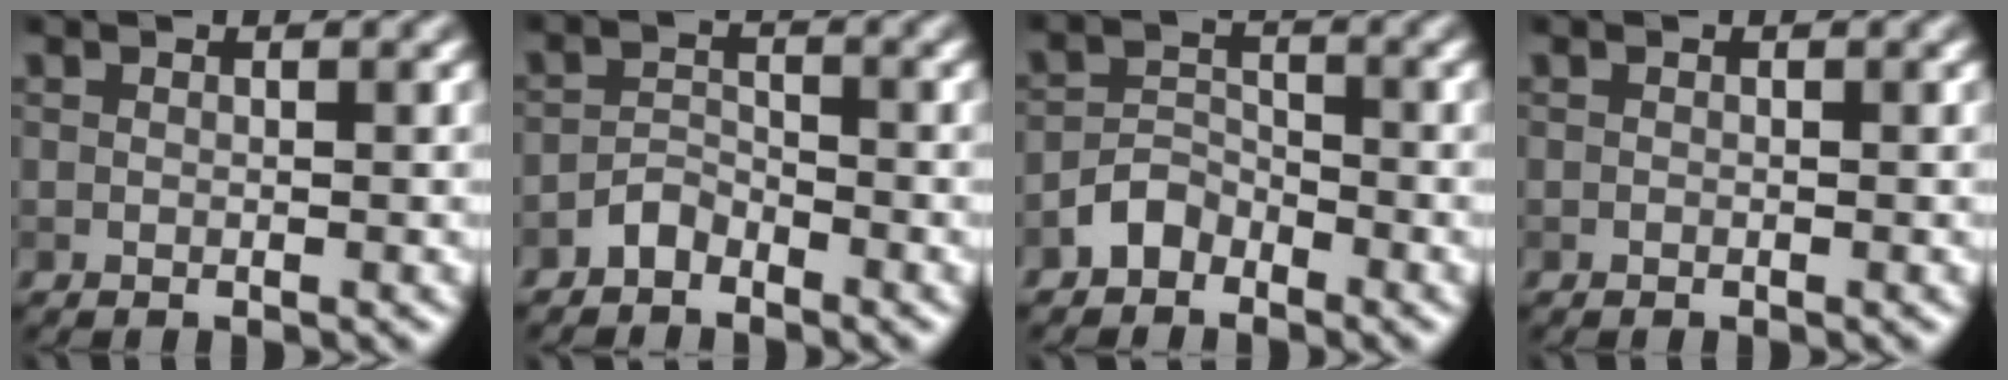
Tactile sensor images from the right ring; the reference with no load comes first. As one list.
[{"total": 1.7, "force": [-1.5, 0.7, 0.5], "torque": [-0.007, 0.010, -0.032]}, {"total": 2.2, "force": [-1.7, 1.3, 0.6], "torque": [-0.008, 0.014, -0.036]}, {"total": 0.0}]